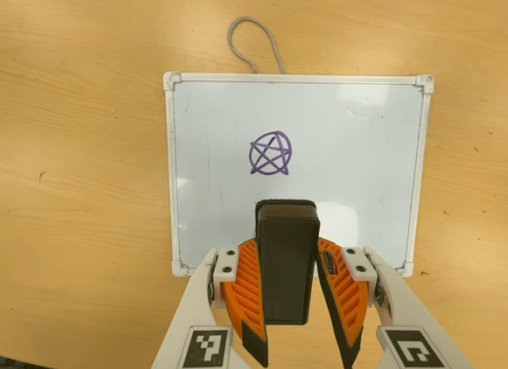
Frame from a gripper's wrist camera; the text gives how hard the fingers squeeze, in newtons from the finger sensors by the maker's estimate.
{"total": 6.7, "left": 5.6, "right": 7.8}